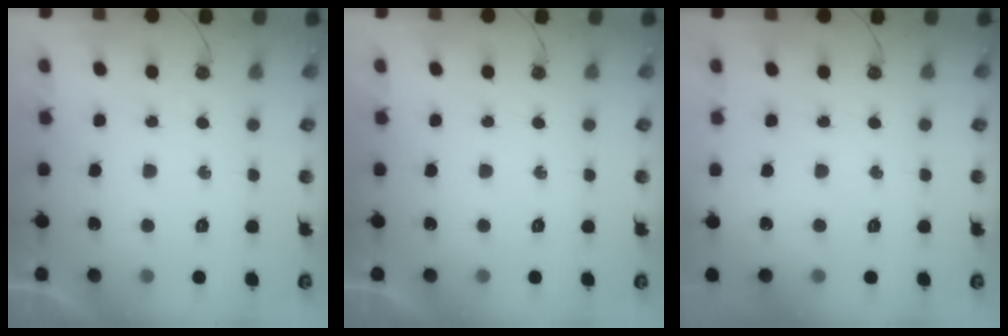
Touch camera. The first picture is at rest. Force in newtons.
{"total": 0.0}
{"total": 0.0}